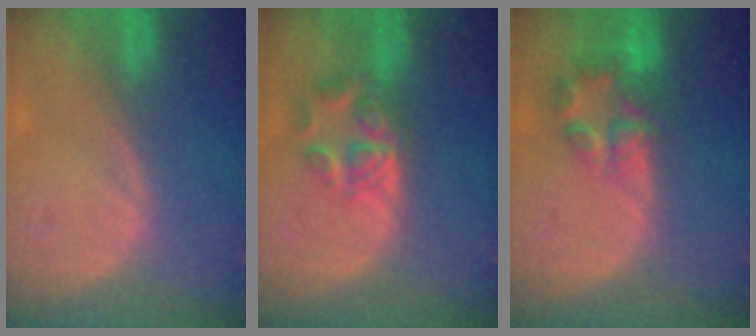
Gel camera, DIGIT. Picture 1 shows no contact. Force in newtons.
{"total": 6.1, "press": 5.3, "slide": 3.0}
{"total": 6.9, "press": 6.0, "slide": 3.4}